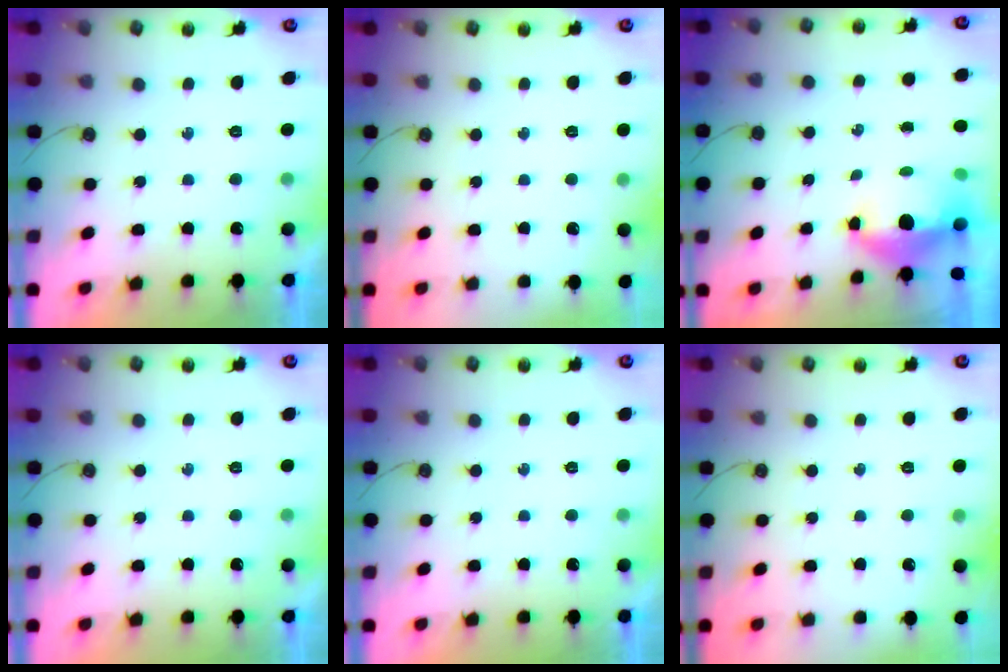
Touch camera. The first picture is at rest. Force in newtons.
{"total": 0.0}
{"total": 5.7, "press": 5.3, "slide": 2.1}
{"total": 0.0}
{"total": 0.0}
{"total": 0.0}